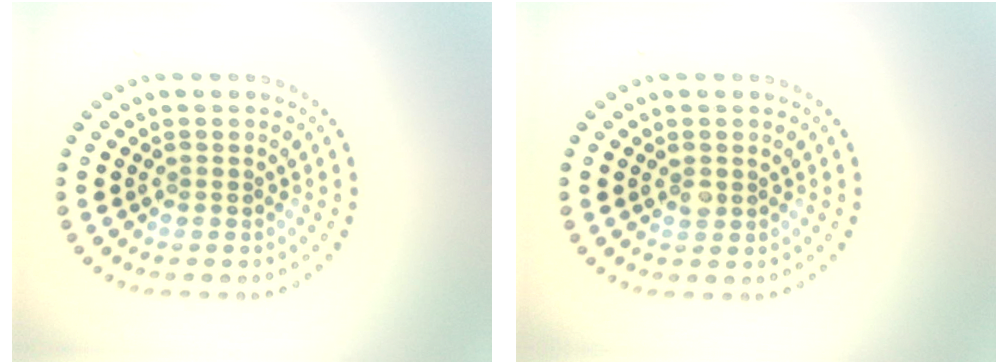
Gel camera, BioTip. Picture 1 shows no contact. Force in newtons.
{"total": 0.8, "press": 0.7, "slide": 0.3}